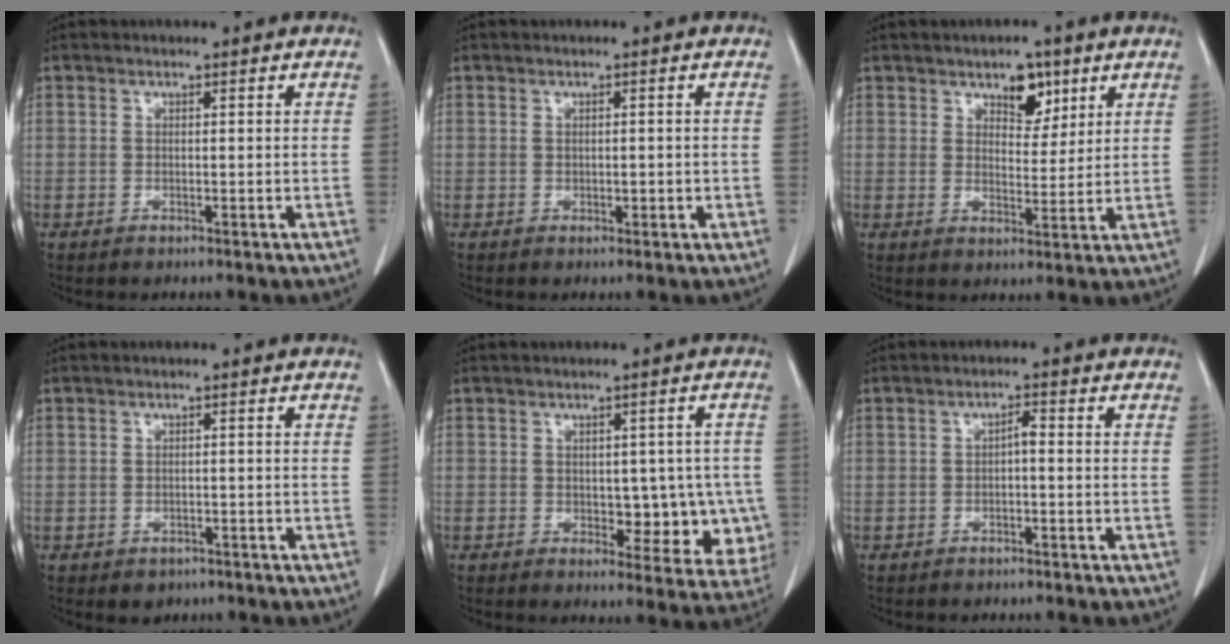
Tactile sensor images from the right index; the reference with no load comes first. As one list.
[{"total": 0.9, "force": [-0.1, 0.5, 0.7], "torque": [-0.010, 0.000, 0.001]}, {"total": 5.1, "force": [3.1, 2.6, 3.1], "torque": [-0.037, 0.000, 0.046]}, {"total": 1.8, "force": [-1.1, 1.4, 0.5], "torque": [-0.002, 0.002, -0.008]}, {"total": 8.4, "force": [-0.9, 4.6, 7.0], "torque": [-0.059, 0.009, -0.001]}, {"total": 1.5, "force": [-0.3, 0.3, 1.5], "torque": [-0.021, 0.005, -0.007]}]